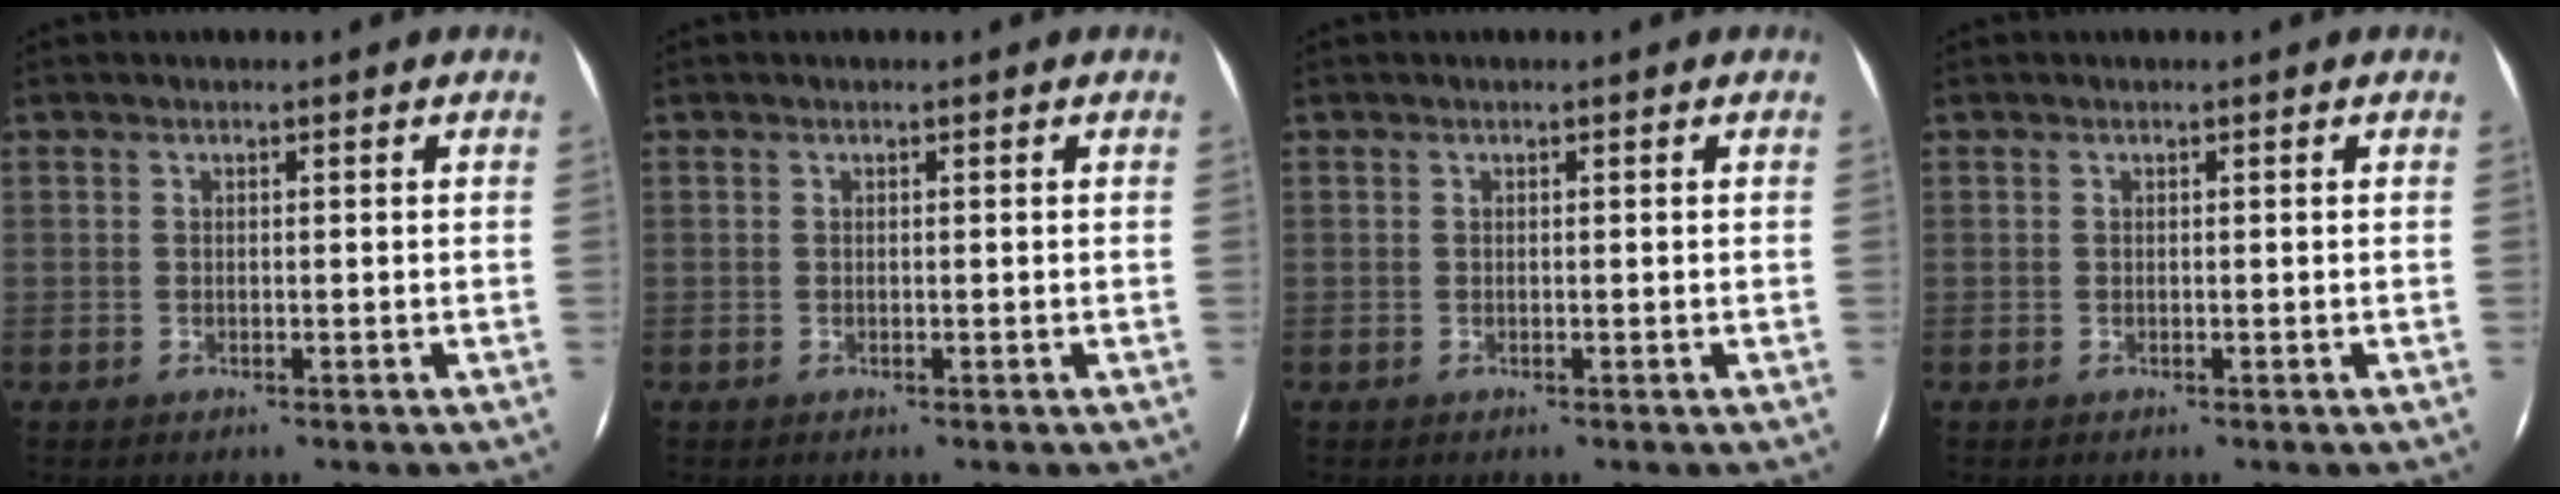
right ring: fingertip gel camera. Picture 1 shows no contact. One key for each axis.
{"total": 0.0}
{"total": 0.0}
{"total": 0.0}